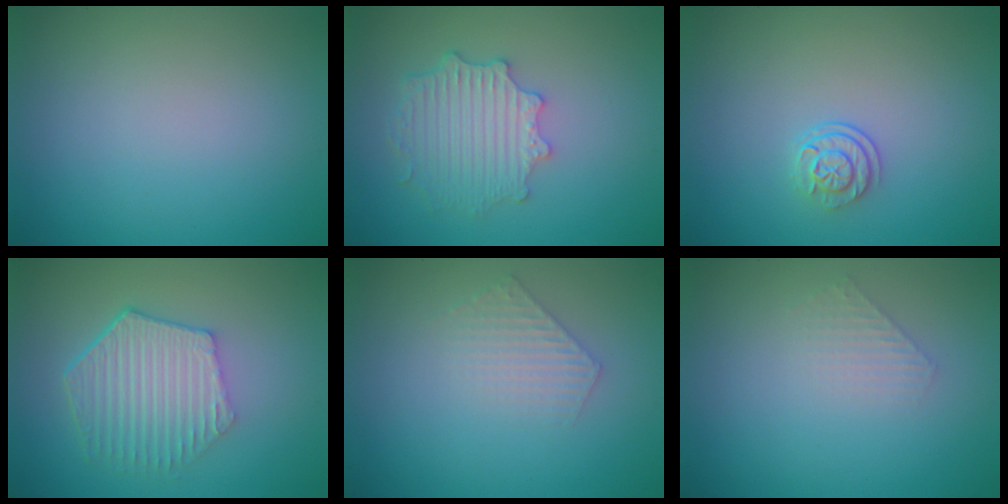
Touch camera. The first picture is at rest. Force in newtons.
{"total": 4.3, "press": 3.5, "slide": 2.5}
{"total": 2.2, "press": 1.7, "slide": 1.4}
{"total": 5.9, "press": 4.3, "slide": 4.0}
{"total": 1.9, "press": 1.9, "slide": 0.3}
{"total": 1.3, "press": 1.3, "slide": 0.2}